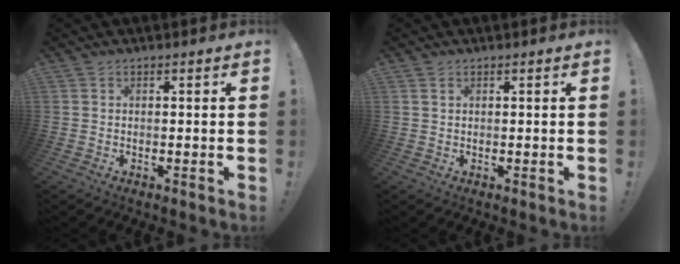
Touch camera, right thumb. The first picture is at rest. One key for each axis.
{"total": 0.8, "fx": 0.5, "fy": 0.4, "fz": 0.3, "tx": -0.002, "ty": -0.001, "tz": 0.009}